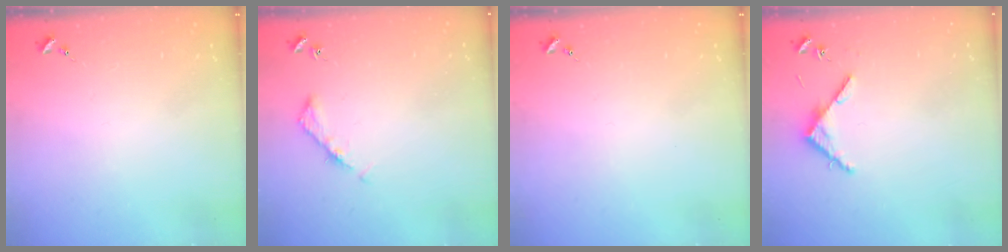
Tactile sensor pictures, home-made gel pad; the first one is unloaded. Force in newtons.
{"total": 5.0, "press": 4.9, "slide": 0.8}
{"total": 0.0}
{"total": 4.2, "press": 4.2, "slide": 0.4}